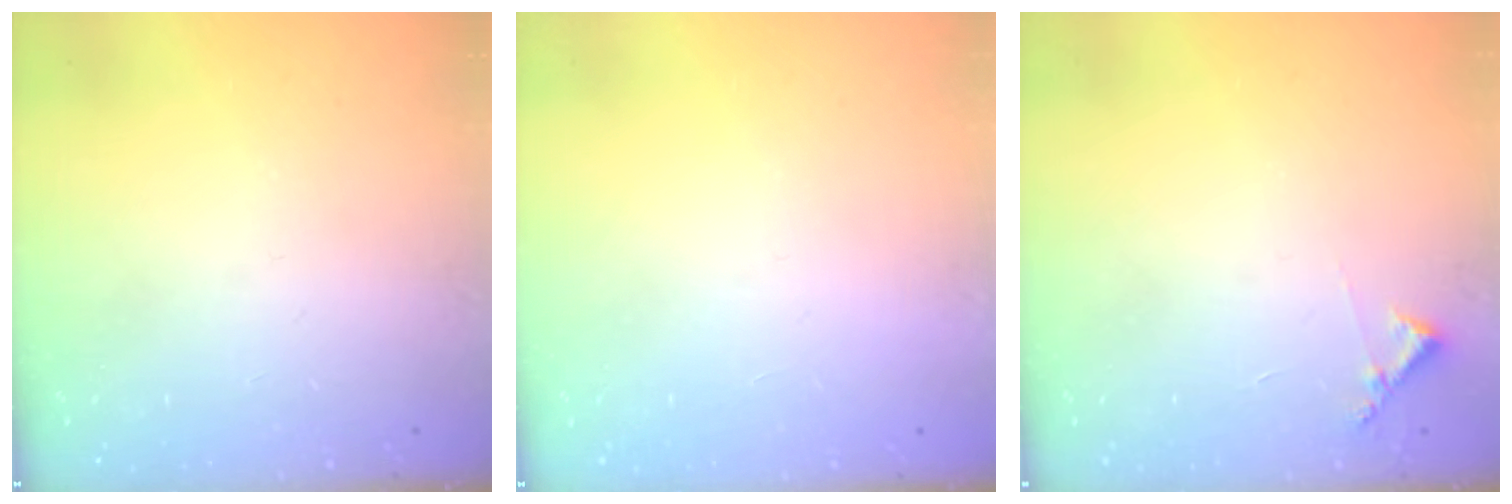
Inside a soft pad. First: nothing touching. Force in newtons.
{"total": 1.6, "press": 1.6, "slide": 0.1}
{"total": 6.4, "press": 6.4, "slide": 0.5}